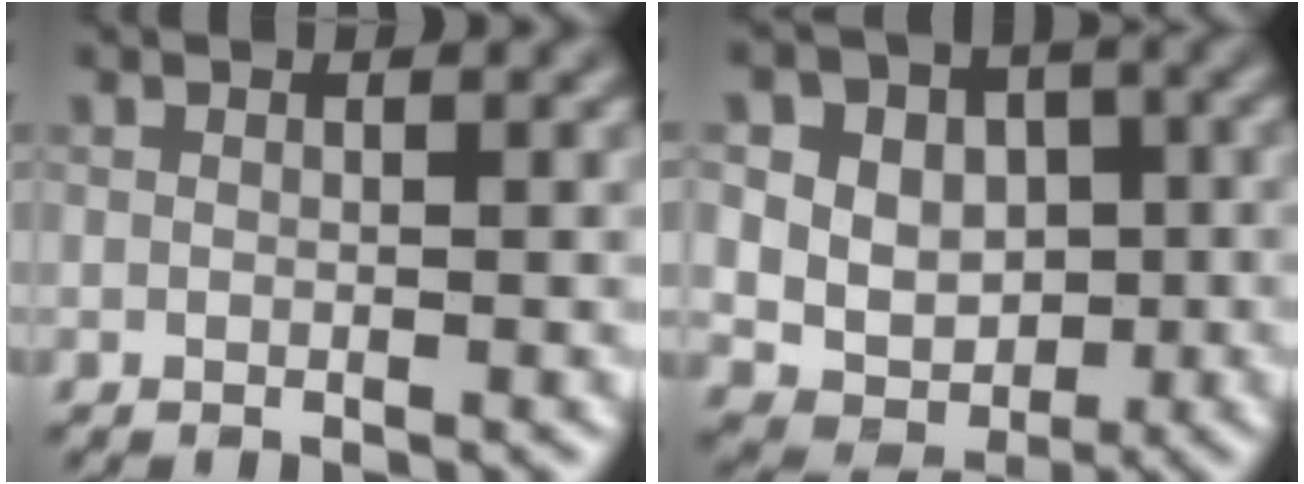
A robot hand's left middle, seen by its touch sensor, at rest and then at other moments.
{"total": 11.2, "force": [3.5, 9.1, 5.4], "torque": [-0.099, 0.021, 0.055]}